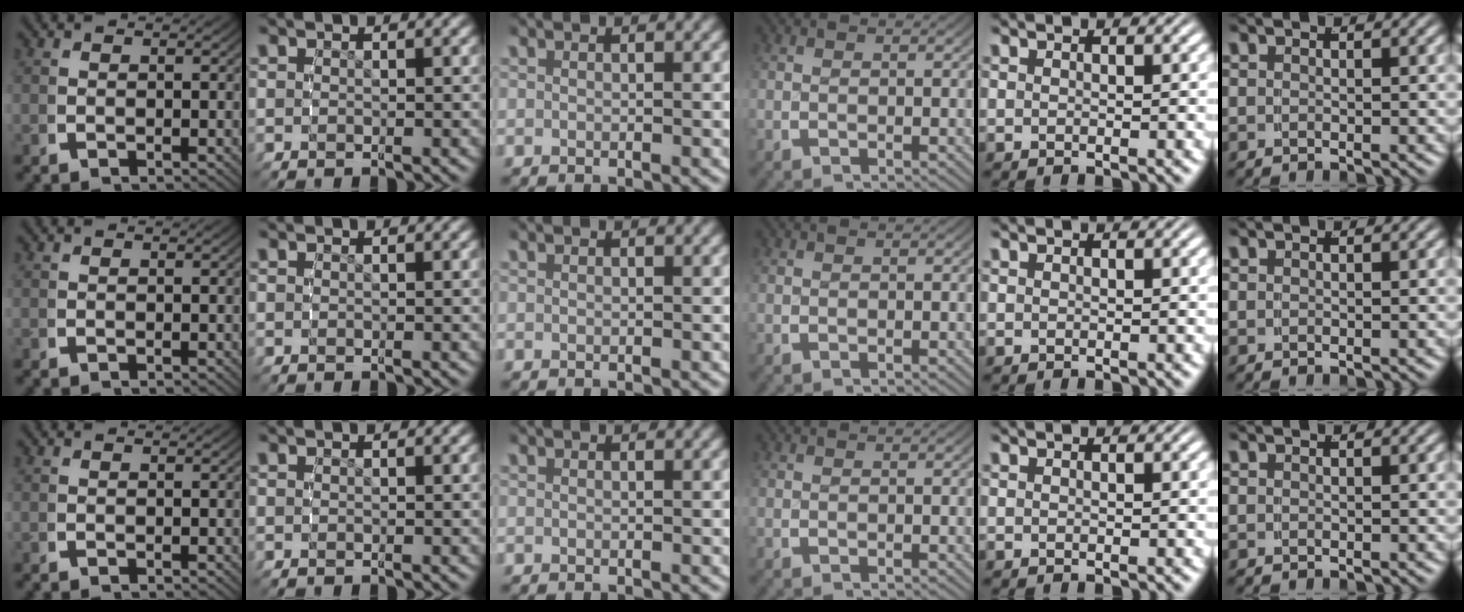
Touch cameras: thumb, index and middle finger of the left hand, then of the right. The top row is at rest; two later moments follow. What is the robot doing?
{"motion": "reach", "object": "shorts"}